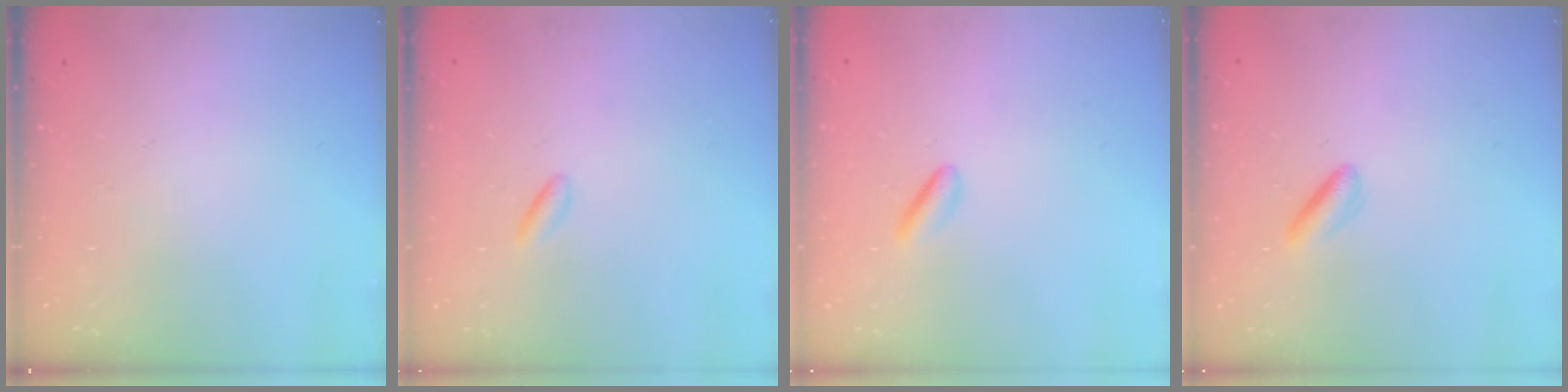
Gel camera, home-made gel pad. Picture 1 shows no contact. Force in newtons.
{"total": 0.8, "press": 0.6, "slide": 0.5}
{"total": 2.7, "press": 2.5, "slide": 0.9}
{"total": 2.4, "press": 2.2, "slide": 0.9}